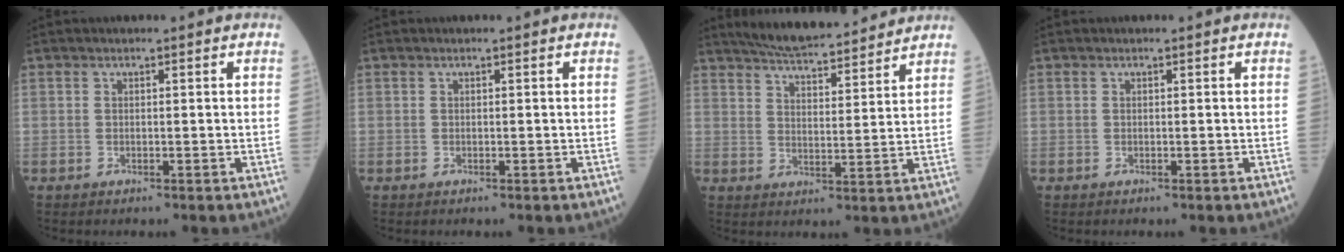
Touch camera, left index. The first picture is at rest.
{"total": 0.0}
{"total": 12.7, "force": [11.7, 1.6, 4.6], "torque": [-0.074, 0.008, 0.175]}
{"total": 0.0}